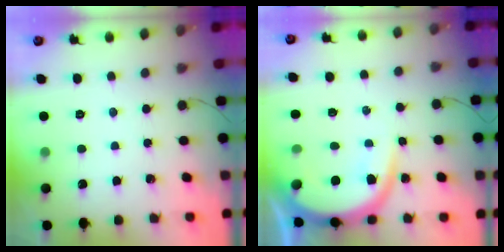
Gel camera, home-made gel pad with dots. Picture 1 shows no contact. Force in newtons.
{"total": 9.6, "press": 9.6, "slide": 1.1}